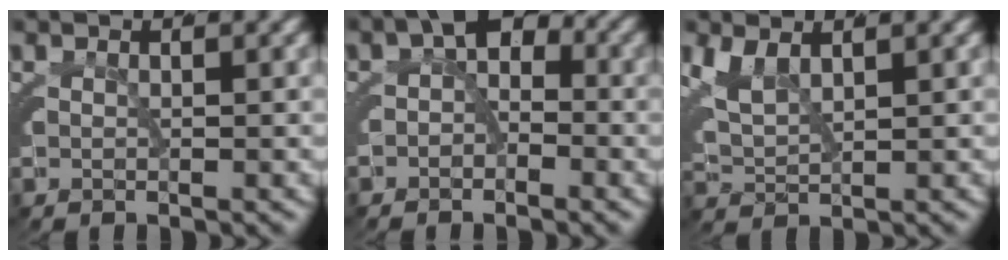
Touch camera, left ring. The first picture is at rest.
{"total": 2.3, "force": [0.0, 1.2, 1.9], "torque": [-0.012, -0.003, -0.003]}
{"total": 2.8, "force": [1.4, 1.4, 1.9], "torque": [-0.057, -0.006, 0.034]}